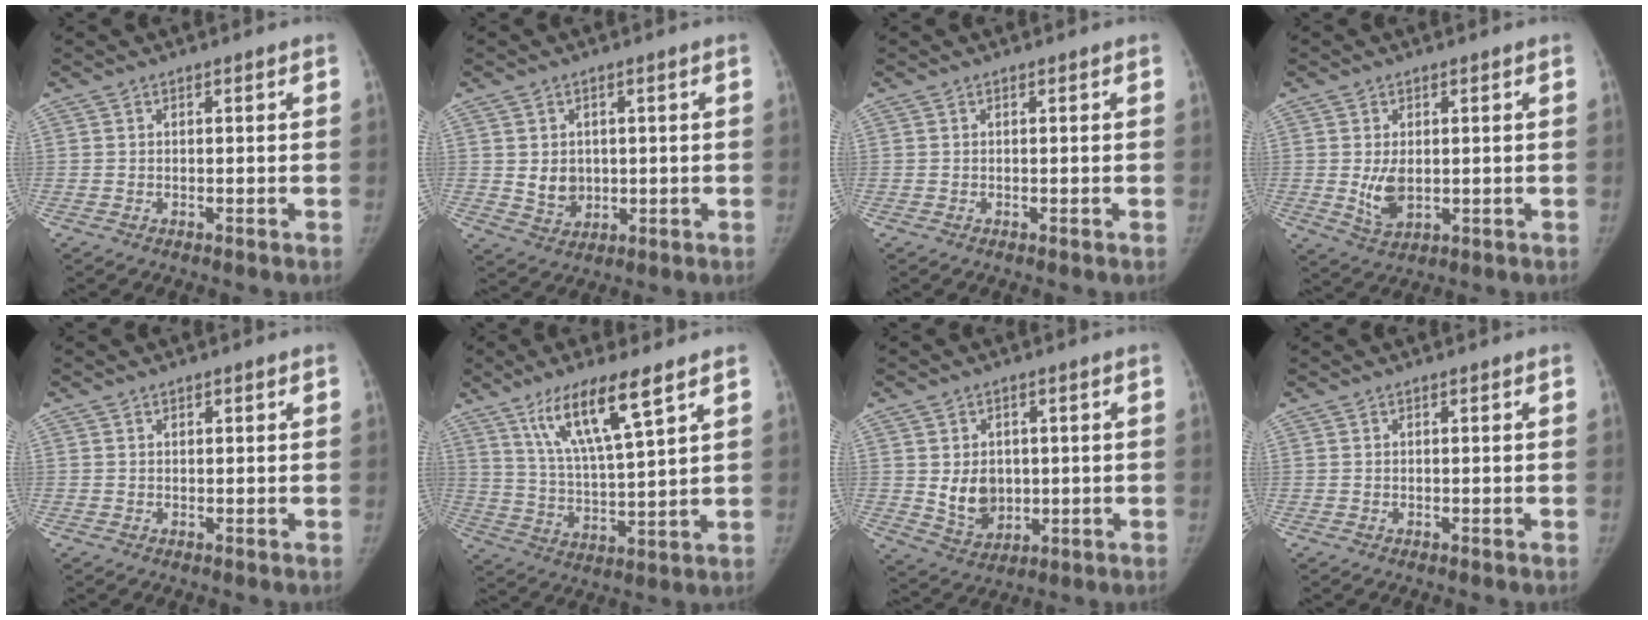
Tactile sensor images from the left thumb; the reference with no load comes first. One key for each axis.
{"total": 5.3, "fx": 0.4, "fy": 4.5, "fz": 2.8, "tx": -0.024, "ty": -0.008, "tz": 0.020}
{"total": 0.0}
{"total": 5.4, "fx": 0.0, "fy": 3.4, "fz": 4.3, "tx": -0.073, "ty": -0.013, "tz": 0.011}
{"total": 0.7, "fx": 0.3, "fy": 0.6, "fz": 0.2, "tx": 0.007, "ty": 0.001, "tz": 0.003}
{"total": 13.3, "fx": 7.9, "fy": 2.2, "fz": 10.5, "tx": -0.190, "ty": -0.034, "tz": 0.154}
{"total": 7.8, "fx": 0.3, "fy": 6.2, "fz": 4.7, "tx": -0.050, "ty": -0.011, "tz": 0.023}
{"total": 0.0}